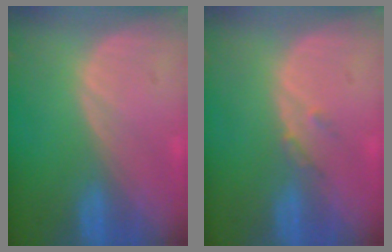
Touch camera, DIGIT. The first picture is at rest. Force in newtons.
{"total": 1.5, "press": 1.3, "slide": 0.7}